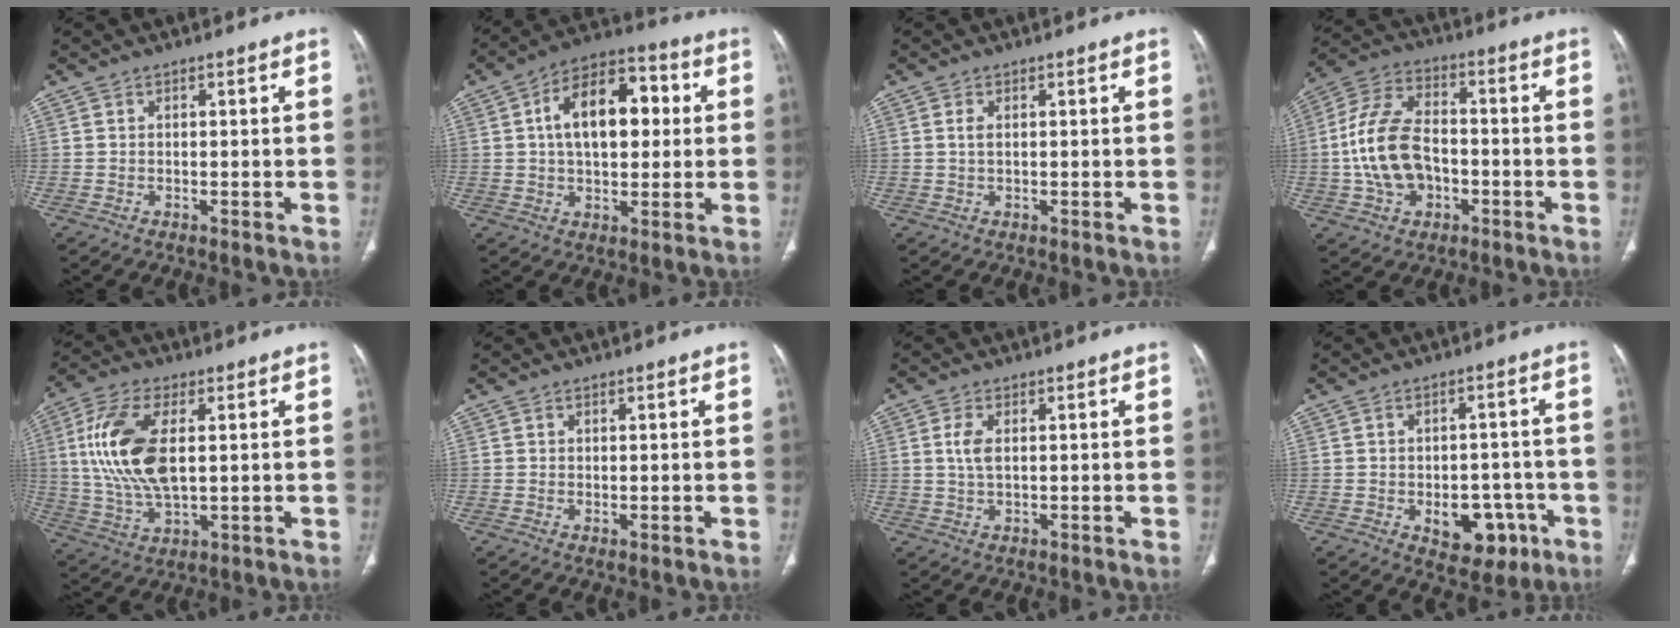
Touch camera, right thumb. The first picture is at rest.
{"total": 15.5, "force": [2.6, 9.0, 12.4], "torque": [-0.173, 0.024, 0.036]}
{"total": 1.5, "force": [0.4, 0.7, 1.3], "torque": [-0.031, 0.002, 0.011]}
{"total": 14.4, "force": [-2.1, 9.4, 10.7], "torque": [-0.202, 0.032, -0.039]}
{"total": 15.9, "force": [2.5, 7.7, 13.7], "torque": [-0.289, -0.004, 0.053]}
{"total": 0.8, "force": [0.0, 0.3, 0.7], "torque": [-0.014, -0.005, 0.002]}
{"total": 3.6, "force": [0.7, 1.7, 3.0], "torque": [-0.072, 0.000, 0.016]}
{"total": 10.0, "force": [-3.7, 6.6, 6.6], "torque": [-0.053, 0.029, -0.035]}